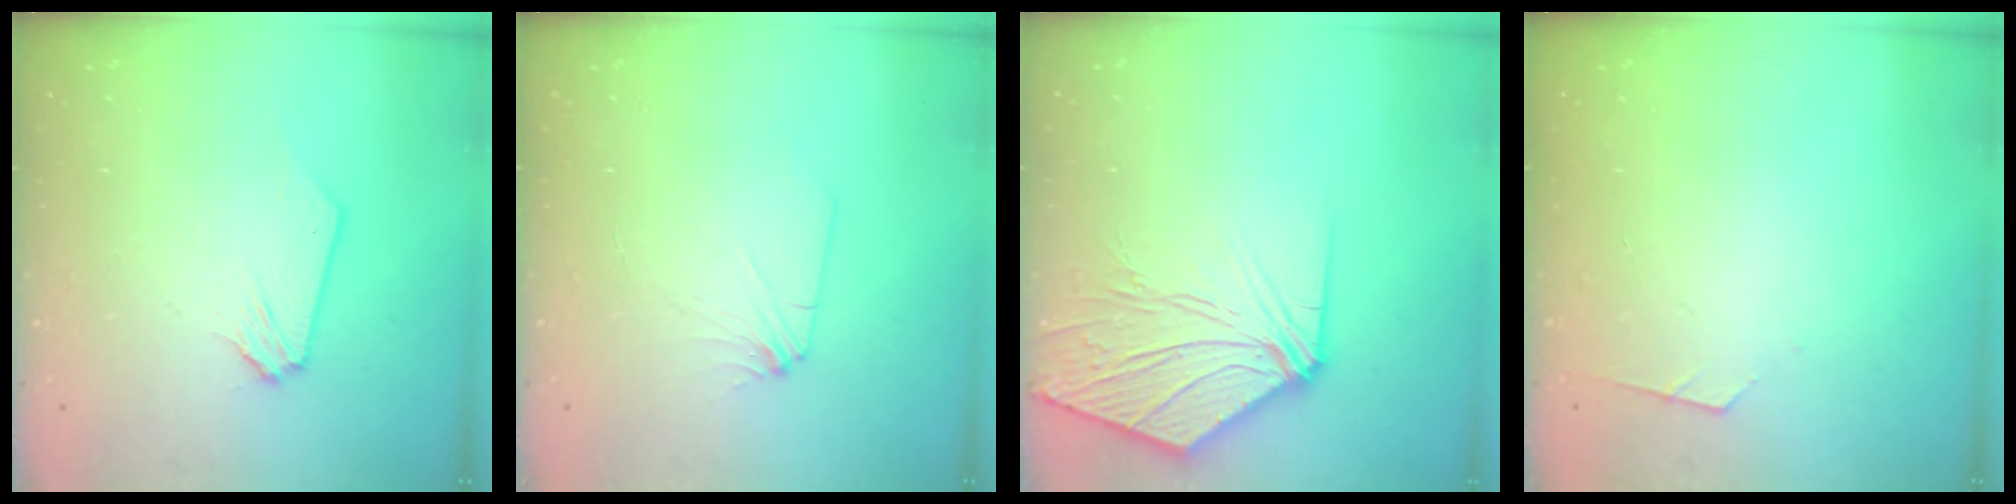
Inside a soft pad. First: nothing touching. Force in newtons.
{"total": 3.0, "press": 3.0, "slide": 0.3}
{"total": 11.4, "press": 11.2, "slide": 2.1}
{"total": 3.6, "press": 3.5, "slide": 0.5}